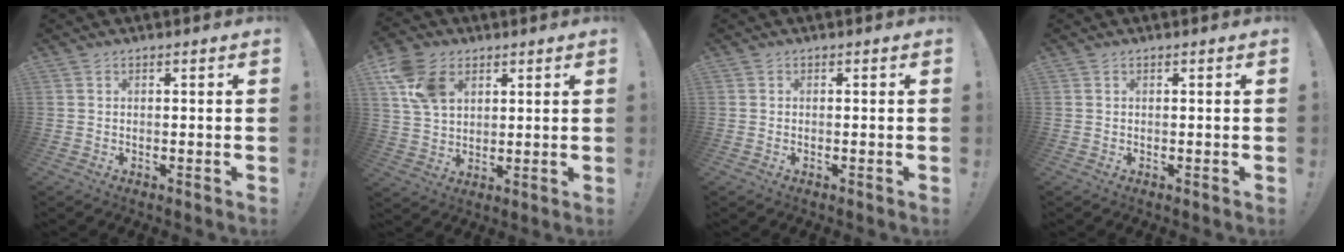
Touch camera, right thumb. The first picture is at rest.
{"total": 12.2, "force": [5.4, 8.5, 6.8], "torque": [-0.125, -0.003, 0.107]}
{"total": 0.0}
{"total": 0.0}